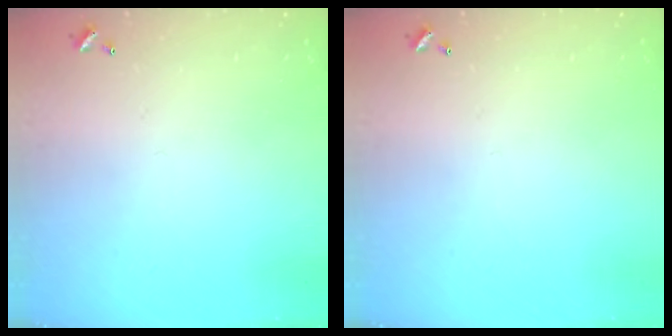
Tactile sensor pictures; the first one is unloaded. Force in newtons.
{"total": 0.0}